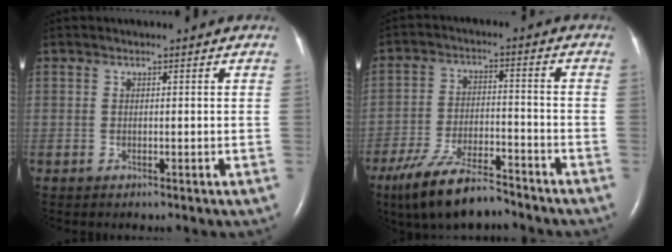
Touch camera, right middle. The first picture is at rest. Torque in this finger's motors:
{"motor_torque": [1.08, -1.07, 0.15, 0.07]}